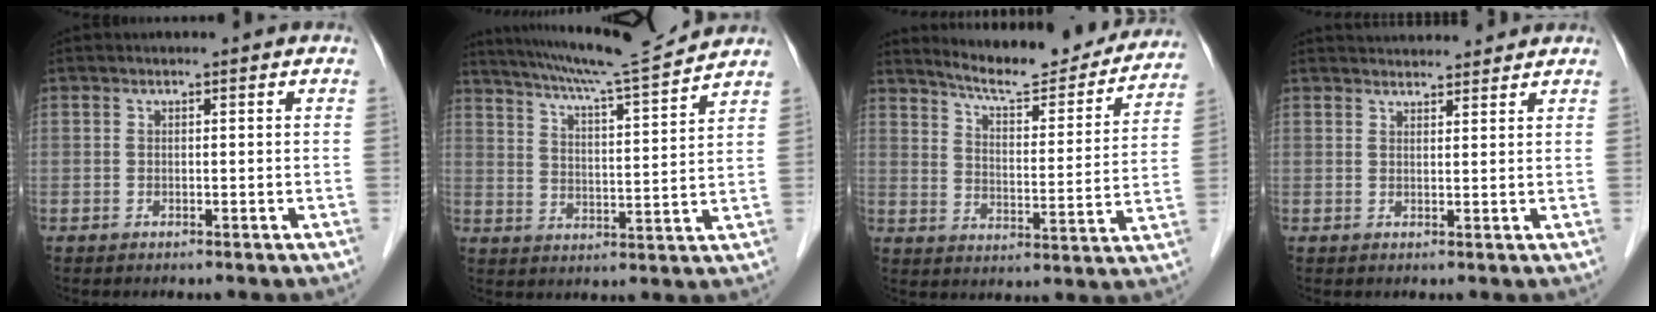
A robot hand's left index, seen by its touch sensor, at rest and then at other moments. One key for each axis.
{"total": 14.0, "fx": 13.0, "fy": -1.4, "fz": 5.1, "tx": -0.096, "ty": -0.008, "tz": 0.197}
{"total": 17.6, "fx": 16.5, "fy": 2.4, "fz": 5.5, "tx": -0.077, "ty": -0.033, "tz": 0.219}
{"total": 6.5, "fx": 6.3, "fy": 1.1, "fz": 1.1, "tx": -0.012, "ty": 0.027, "tz": 0.081}